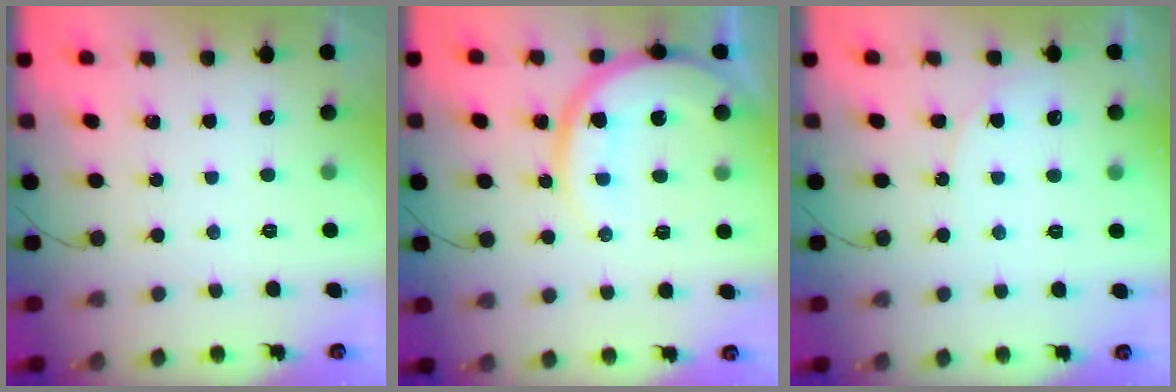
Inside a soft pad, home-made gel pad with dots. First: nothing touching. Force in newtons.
{"total": 13.5, "press": 13.4, "slide": 1.6}
{"total": 4.4, "press": 4.4, "slide": 0.3}